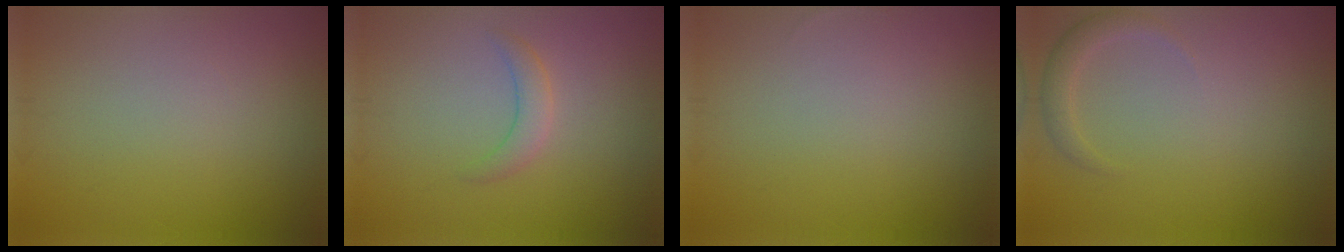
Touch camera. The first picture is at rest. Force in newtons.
{"total": 1.7, "press": 1.7, "slide": 0.0}
{"total": 0.0}
{"total": 1.6, "press": 1.6, "slide": 0.2}